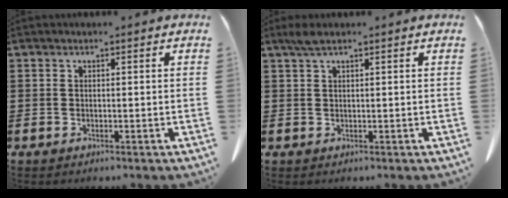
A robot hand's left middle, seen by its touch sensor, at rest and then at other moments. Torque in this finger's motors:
{"motor_torque": [0.36, -0.04, 0.00, 0.03]}